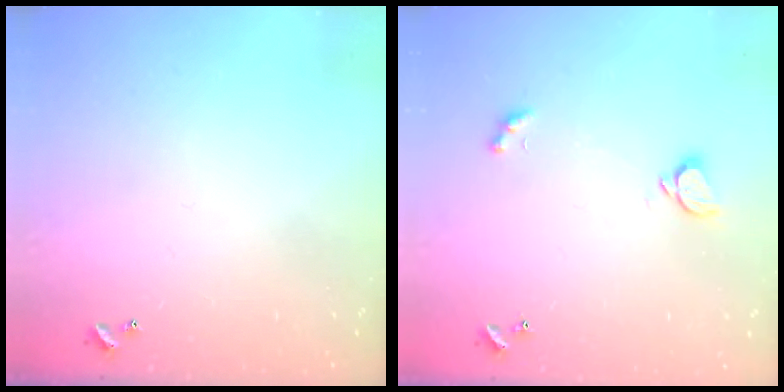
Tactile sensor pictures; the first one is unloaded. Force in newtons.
{"total": 1.8, "press": 1.6, "slide": 0.8}